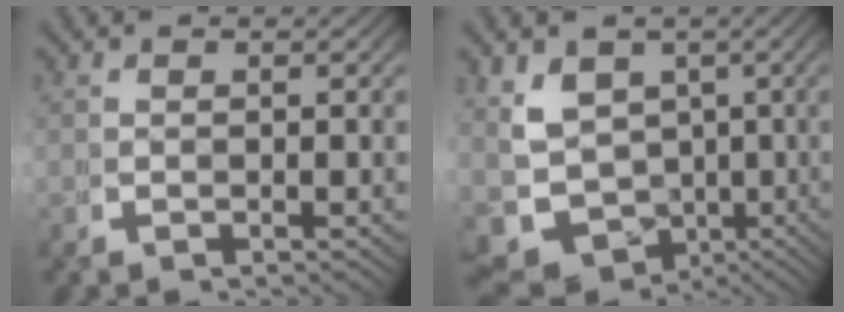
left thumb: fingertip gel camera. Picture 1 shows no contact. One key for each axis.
{"total": 10.7, "fx": -2.5, "fy": 8.6, "fz": 5.9, "tx": -0.138, "ty": -0.065, "tz": -0.019}